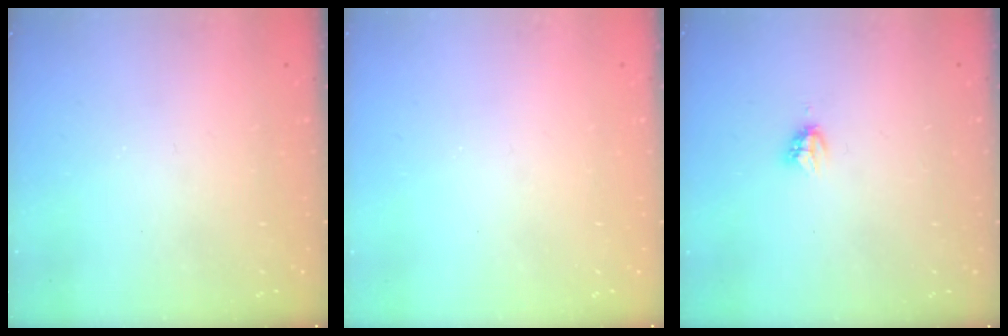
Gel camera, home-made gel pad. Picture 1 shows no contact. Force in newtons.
{"total": 0.0}
{"total": 3.3, "press": 3.3, "slide": 0.5}